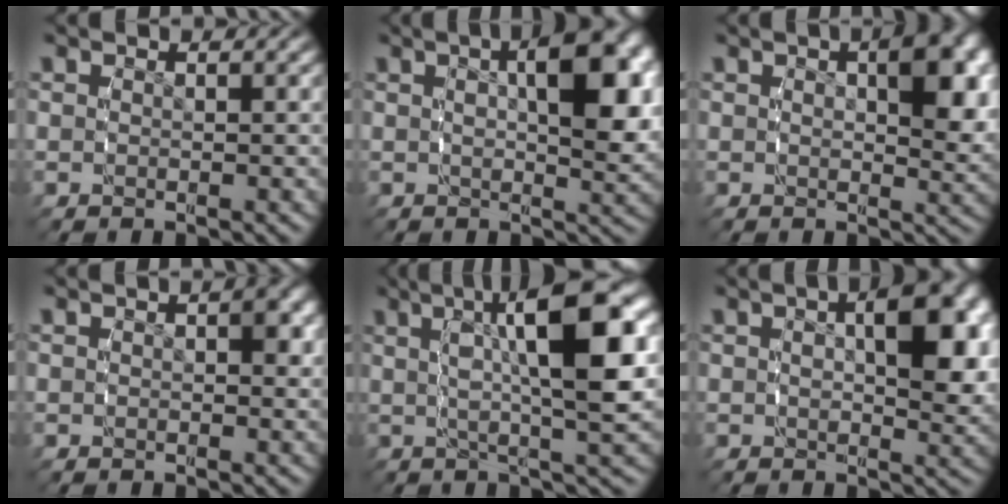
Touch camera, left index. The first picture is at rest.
{"total": 7.7, "force": [1.3, 2.9, 7.0], "torque": [-0.096, -0.004, 0.025]}
{"total": 4.6, "force": [0.8, 1.7, 4.2], "torque": [-0.052, -0.008, 0.017]}
{"total": 1.3, "force": [0.2, 0.5, 1.2], "torque": [-0.016, 0.000, 0.005]}
{"total": 11.0, "force": [2.8, 2.7, 10.3], "torque": [-0.143, 0.020, 0.042]}
{"total": 6.6, "force": [0.9, 2.8, 5.9], "torque": [-0.082, -0.009, 0.019]}